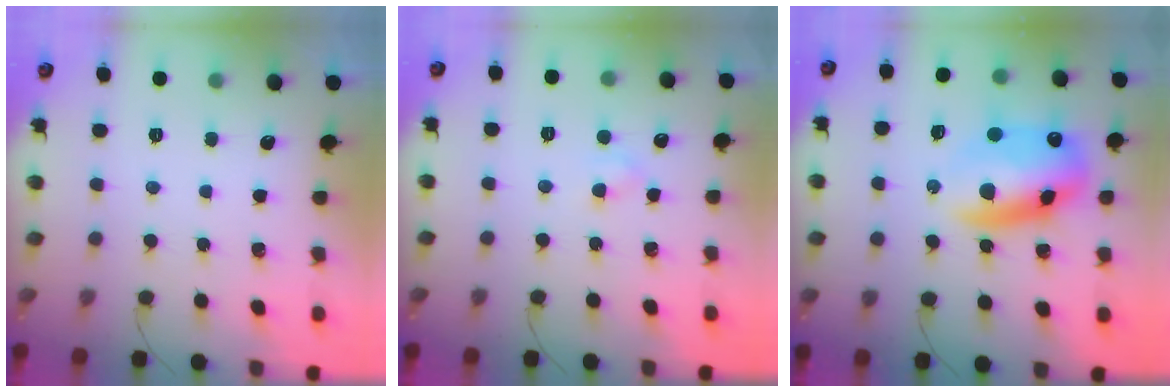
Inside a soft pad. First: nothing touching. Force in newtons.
{"total": 2.2, "press": 2.0, "slide": 0.8}
{"total": 14.3, "press": 14.0, "slide": 3.1}